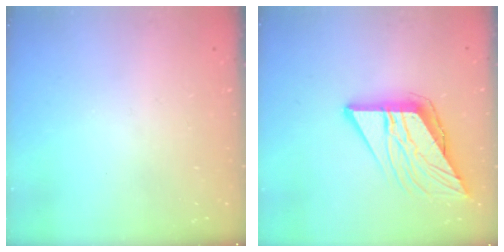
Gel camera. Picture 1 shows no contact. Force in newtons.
{"total": 13.7, "press": 13.6, "slide": 1.6}